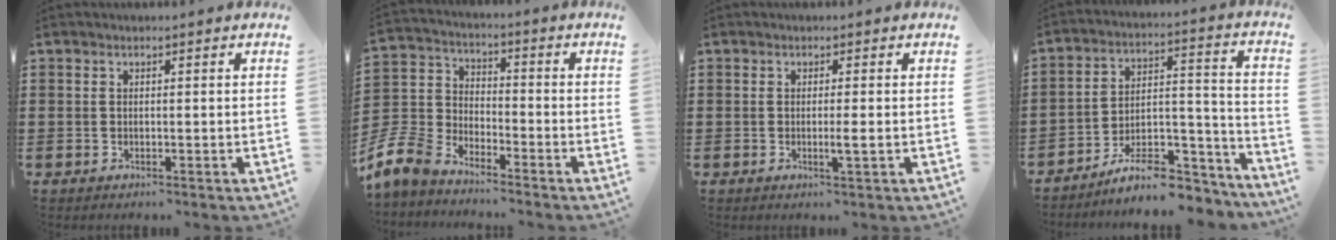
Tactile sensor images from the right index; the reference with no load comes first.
{"total": 7.1, "force": [-6.3, 2.9, 1.6], "torque": [-0.075, -0.002, -0.138]}
{"total": 2.0, "force": [-0.4, -0.2, 2.0], "torque": [-0.033, -0.007, -0.008]}
{"total": 9.5, "force": [-7.9, 2.7, 4.5], "torque": [-0.062, 0.027, -0.145]}